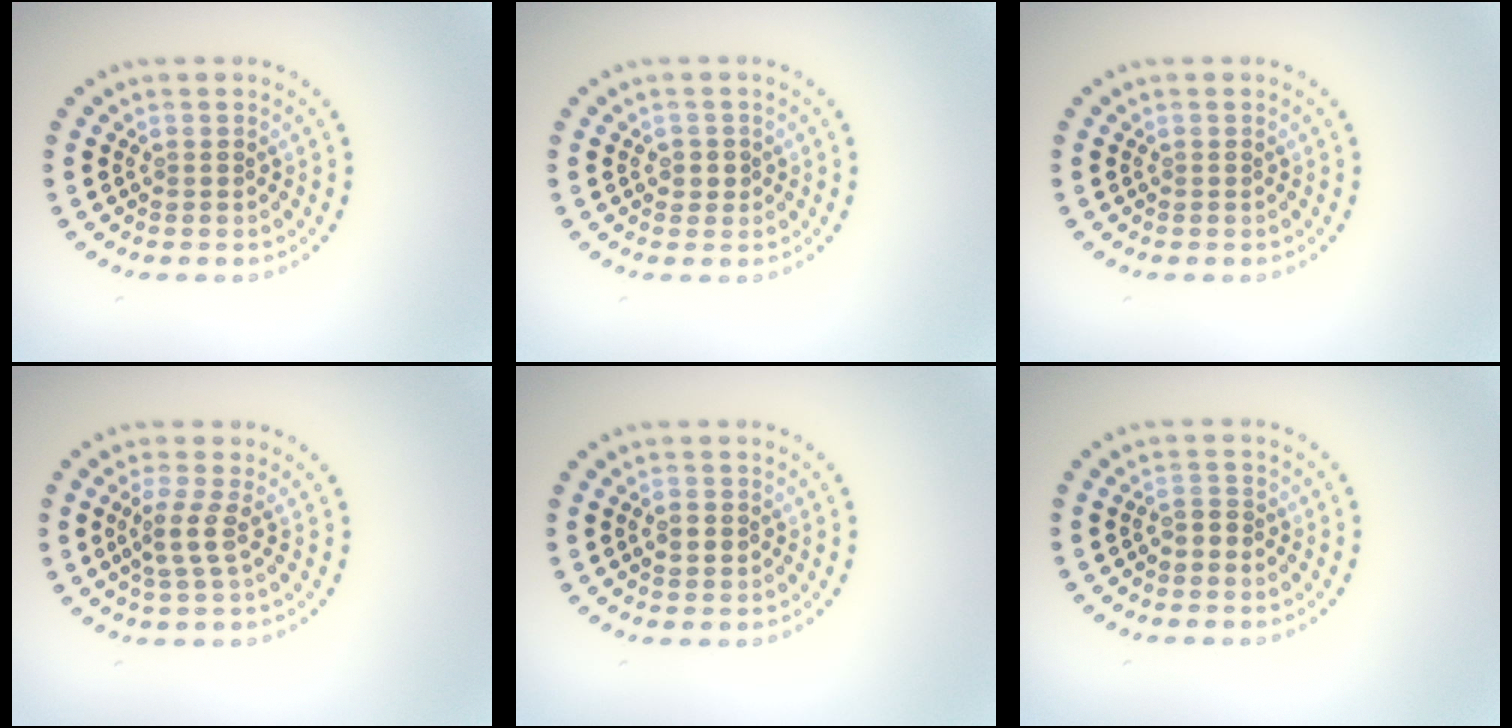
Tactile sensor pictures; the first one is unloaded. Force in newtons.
{"total": 1.1, "press": 1.0, "slide": 0.6}
{"total": 0.0}
{"total": 2.1, "press": 1.6, "slide": 1.4}
{"total": 1.7, "press": 1.7, "slide": 0.1}
{"total": 1.0, "press": 0.8, "slide": 0.6}